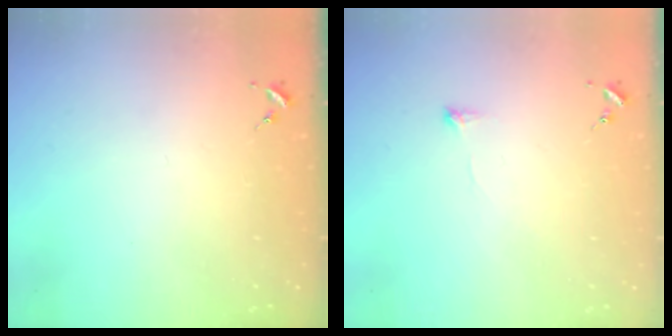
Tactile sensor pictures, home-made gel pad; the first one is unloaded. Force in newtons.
{"total": 5.8, "press": 5.7, "slide": 0.9}